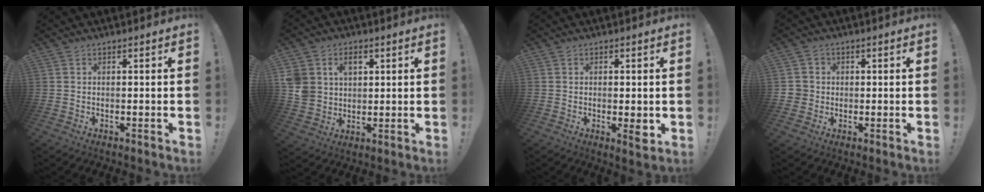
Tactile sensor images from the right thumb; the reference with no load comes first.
{"total": 8.8, "force": [3.2, 7.5, 3.5], "torque": [-0.070, -0.013, 0.063]}
{"total": 3.4, "force": [-0.5, 0.8, 3.2], "torque": [-0.034, -0.007, -0.009]}
{"total": 3.9, "force": [-0.1, 3.7, 1.1], "torque": [-0.012, 0.007, -0.001]}